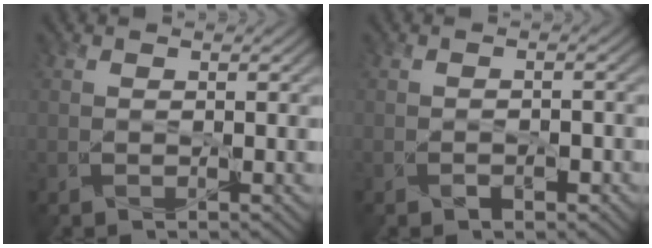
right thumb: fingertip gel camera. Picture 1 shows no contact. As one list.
[{"total": 1.2, "force": [-0.8, 0.7, 0.6], "torque": [-0.008, 0.002, -0.014]}]